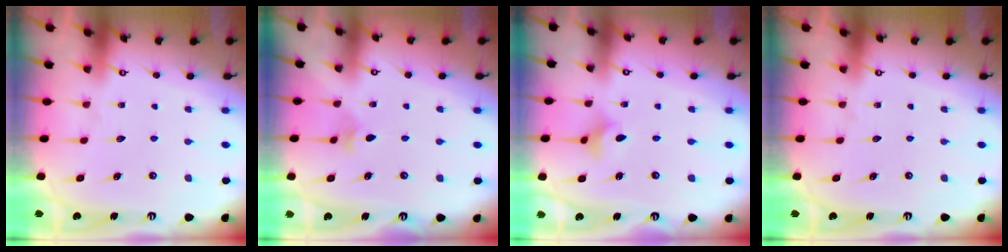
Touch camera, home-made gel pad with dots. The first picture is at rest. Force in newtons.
{"total": 3.5, "press": 3.5, "slide": 0.7}
{"total": 3.3, "press": 3.2, "slide": 0.6}
{"total": 0.0}